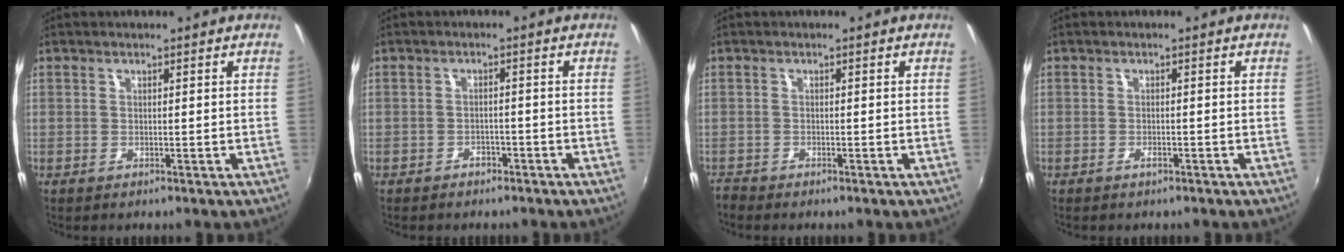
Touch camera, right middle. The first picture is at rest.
{"total": 2.8, "force": [-2.3, 1.5, 0.6], "torque": [-0.021, -0.001, -0.032]}
{"total": 1.9, "force": [-1.8, 0.5, 0.1], "torque": [-0.010, -0.008, -0.040]}
{"total": 1.0, "force": [-0.8, 0.3, 0.5], "torque": [-0.011, 0.000, -0.013]}